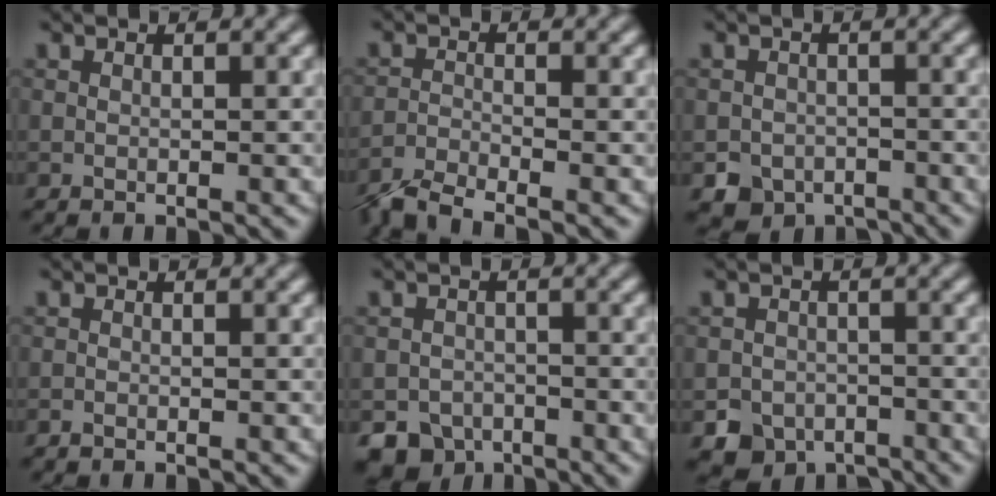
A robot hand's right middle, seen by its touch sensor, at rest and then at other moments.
{"total": 4.6, "force": [-4.0, 0.7, 2.1], "torque": [-0.041, -0.008, -0.086]}
{"total": 3.9, "force": [-2.4, 2.9, 0.9], "torque": [-0.006, -0.005, -0.040]}
{"total": 0.6, "force": [-0.6, 0.2, 0.1], "torque": [-0.001, -0.003, -0.011]}
{"total": 5.0, "force": [-3.6, 3.3, 1.0], "torque": [0.001, -0.004, -0.059]}
{"total": 5.1, "force": [-3.3, 3.7, 1.0], "torque": [-0.001, -0.006, -0.053]}